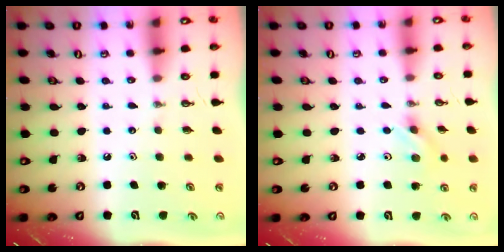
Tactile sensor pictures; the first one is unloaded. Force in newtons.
{"total": 3.1, "press": 2.8, "slide": 1.4}